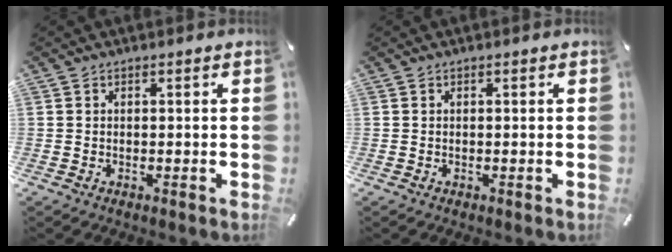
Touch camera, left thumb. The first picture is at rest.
{"total": 0.0}